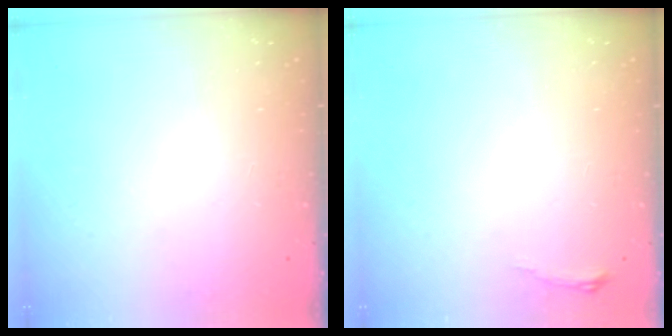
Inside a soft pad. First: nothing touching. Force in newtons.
{"total": 3.1, "press": 3.1, "slide": 0.5}